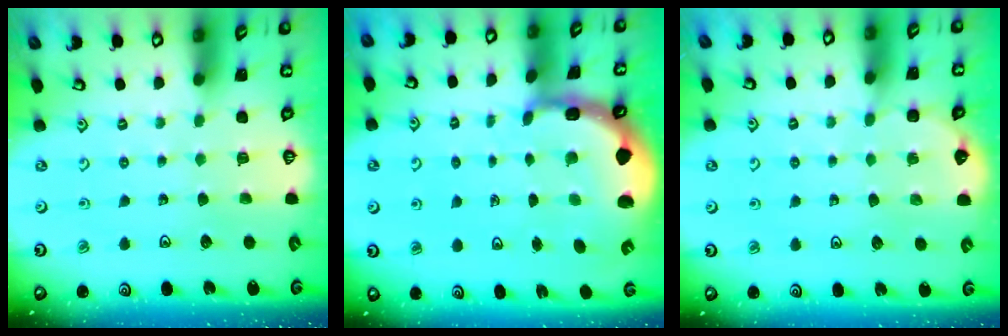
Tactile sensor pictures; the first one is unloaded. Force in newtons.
{"total": 4.0, "press": 3.8, "slide": 1.2}
{"total": 3.1, "press": 3.1, "slide": 0.1}